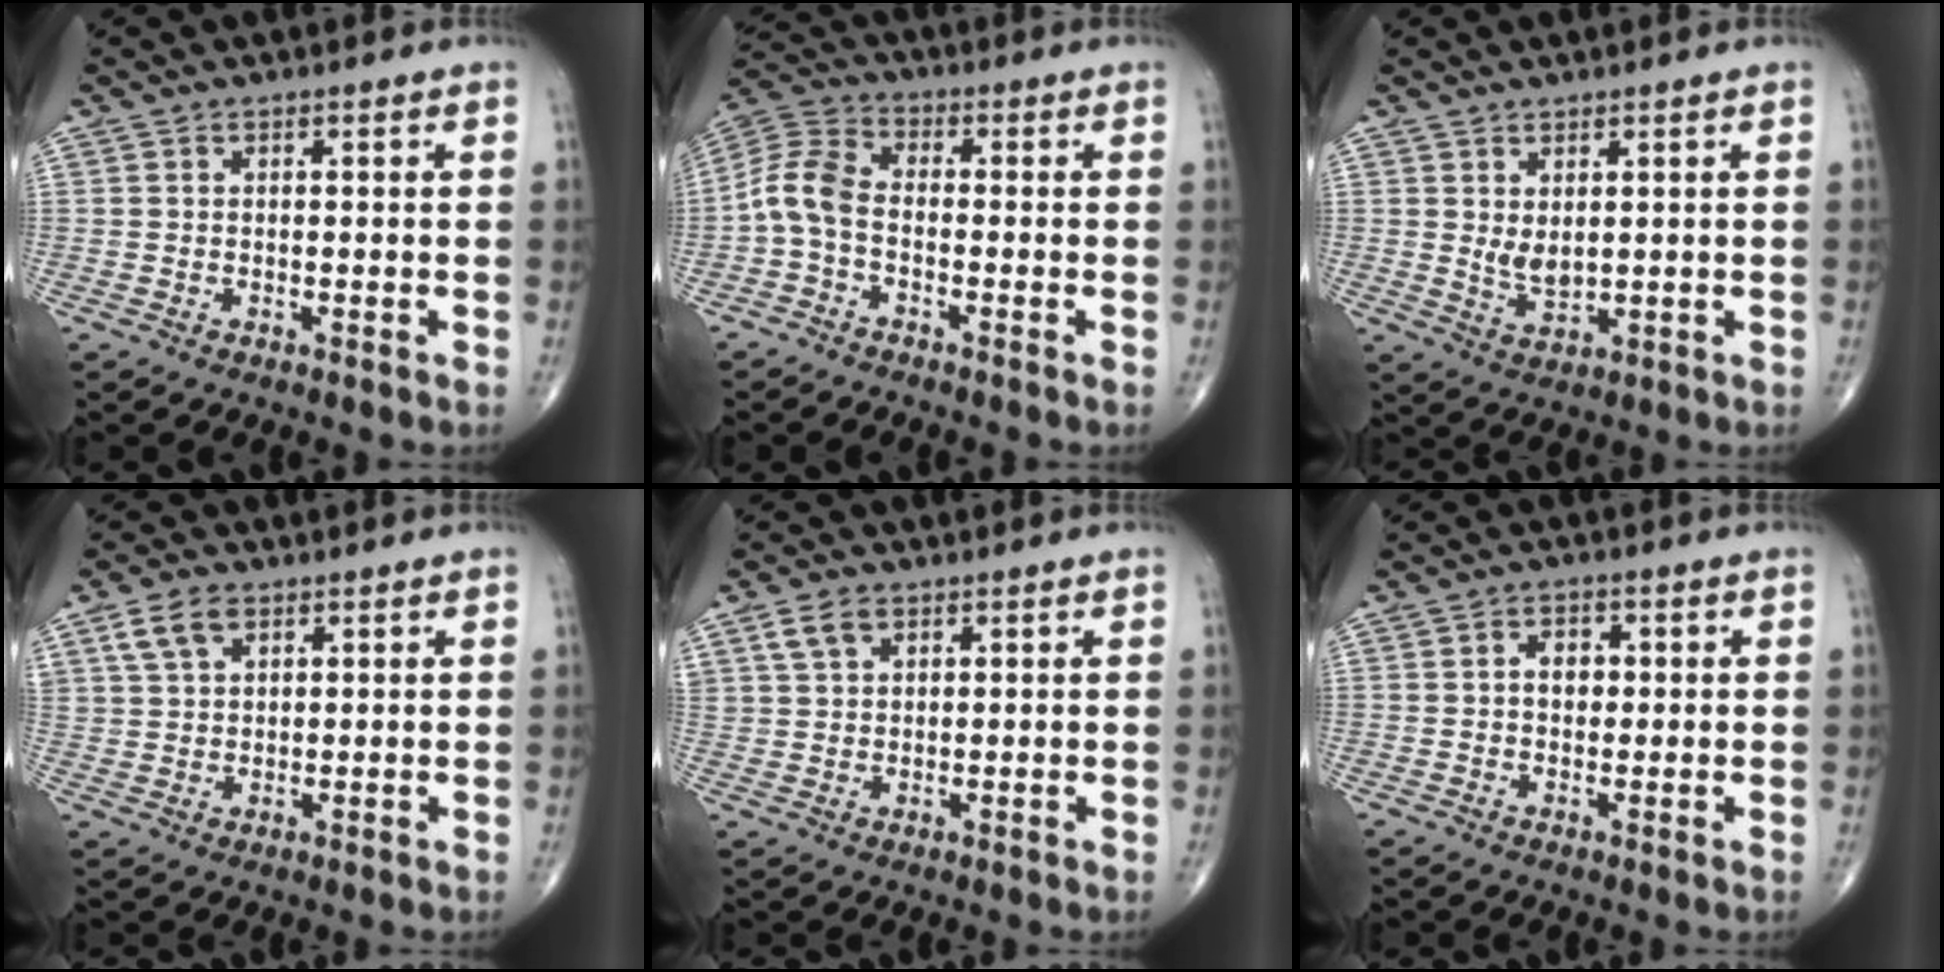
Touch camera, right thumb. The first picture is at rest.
{"total": 7.0, "force": [-1.9, 4.0, 5.5], "torque": [-0.116, 0.025, -0.054]}
{"total": 3.5, "force": [1.1, 1.9, 2.8], "torque": [-0.042, -0.016, 0.027]}
{"total": 5.8, "force": [3.1, 3.4, 3.5], "torque": [-0.061, -0.006, 0.064]}
{"total": 4.6, "force": [2.5, 2.9, 2.6], "torque": [-0.042, -0.006, 0.052]}
{"total": 3.4, "force": [0.4, 2.5, 2.3], "torque": [-0.021, 0.006, 0.003]}